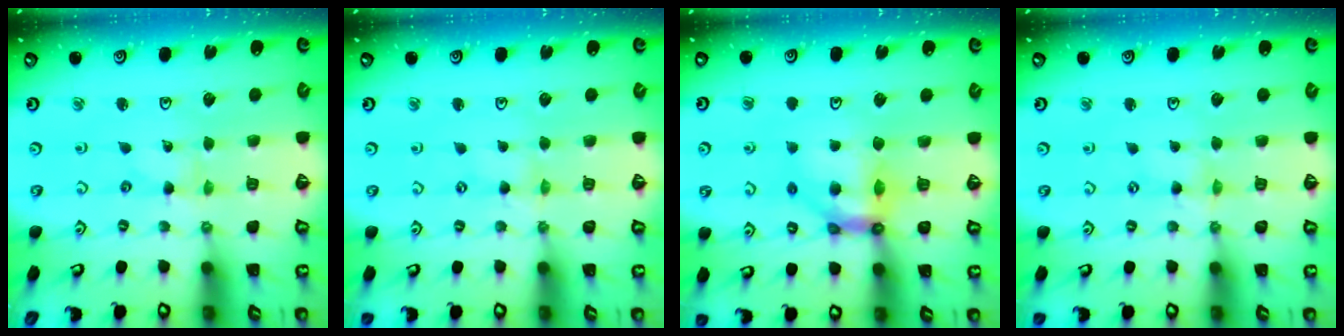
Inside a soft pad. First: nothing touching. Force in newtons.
{"total": 0.0}
{"total": 10.2, "press": 10.1, "slide": 1.3}
{"total": 0.0}